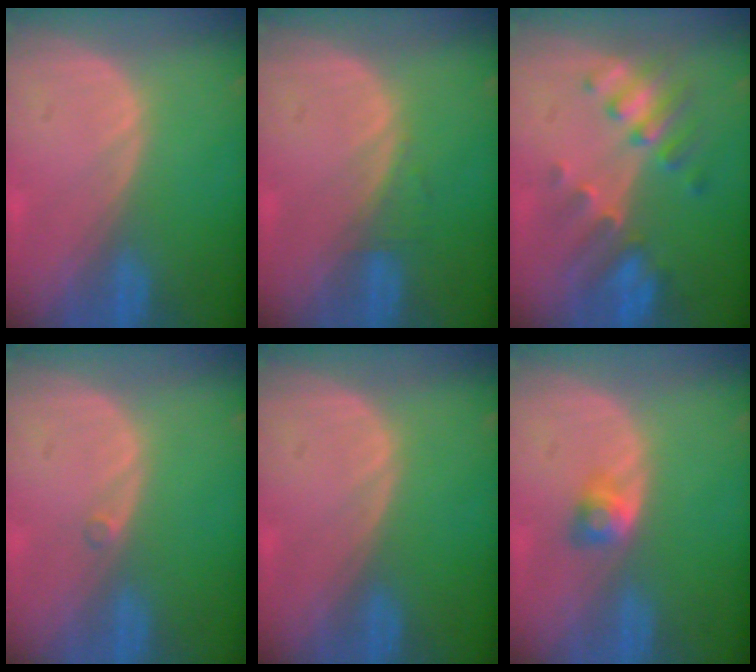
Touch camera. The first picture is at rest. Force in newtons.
{"total": 1.2, "press": 1.2, "slide": 0.1}
{"total": 7.7, "press": 6.9, "slide": 3.4}
{"total": 0.5, "press": 0.5, "slide": 0.2}
{"total": 0.0}
{"total": 2.7, "press": 2.4, "slide": 1.1}